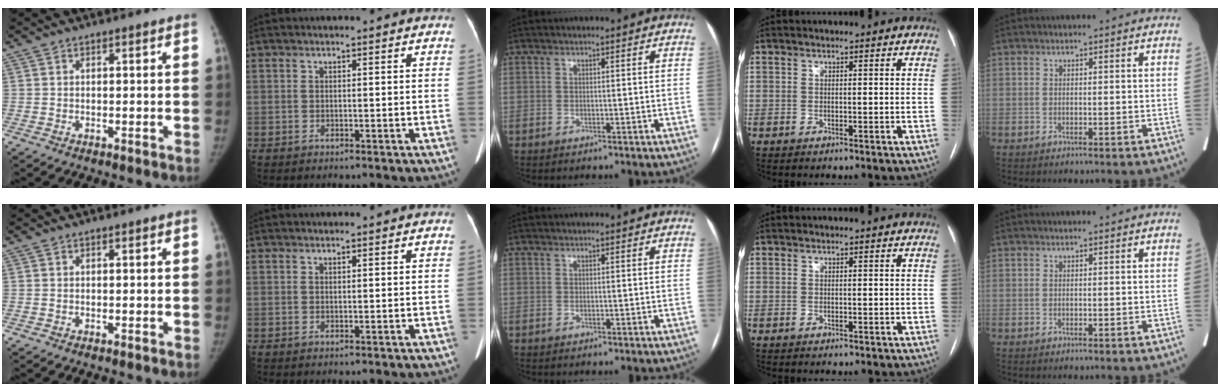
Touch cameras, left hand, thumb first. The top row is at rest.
{}